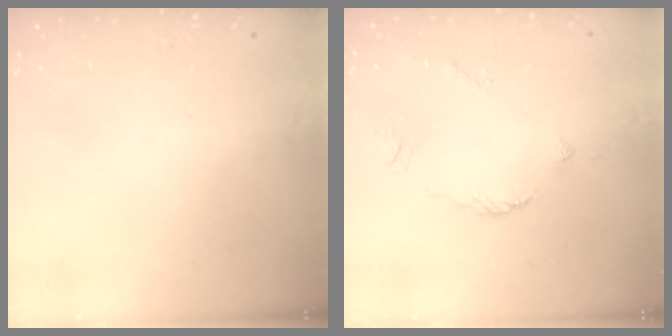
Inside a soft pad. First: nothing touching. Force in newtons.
{"total": 2.2, "press": 2.2, "slide": 0.6}